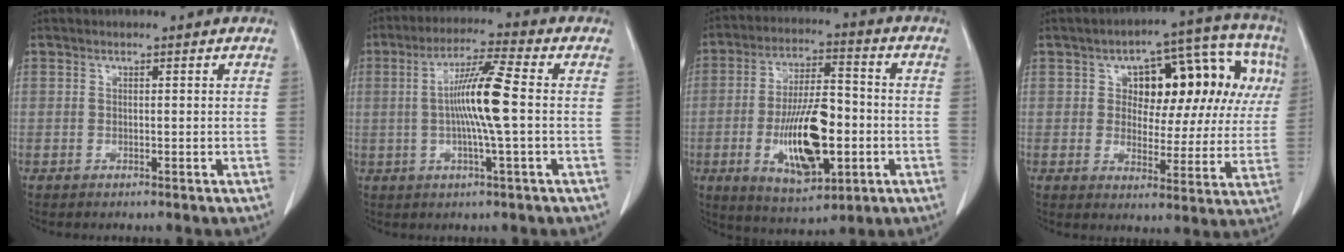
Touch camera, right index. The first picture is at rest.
{"total": 9.6, "force": [-0.1, -0.4, 9.6], "torque": [-0.179, 0.004, -0.008]}
{"total": 14.8, "force": [-3.3, 5.1, 13.4], "torque": [-0.249, 0.000, -0.050]}
{"total": 16.5, "force": [4.5, 8.0, 13.7], "torque": [-0.162, 0.050, 0.060]}